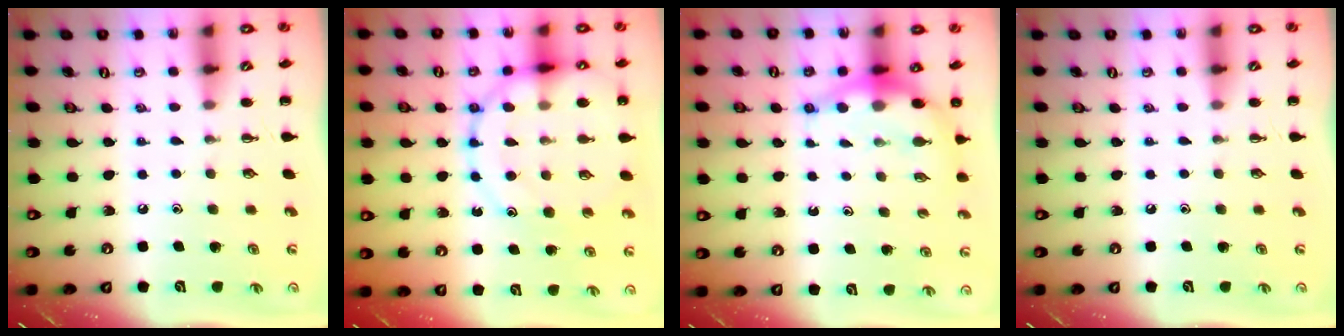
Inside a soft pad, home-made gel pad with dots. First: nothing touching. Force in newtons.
{"total": 17.9, "press": 17.7, "slide": 2.7}
{"total": 7.3, "press": 7.2, "slide": 1.6}
{"total": 0.0}